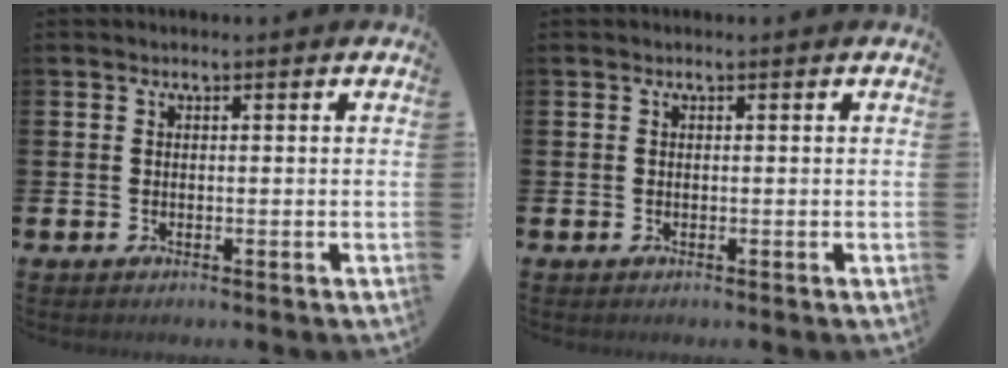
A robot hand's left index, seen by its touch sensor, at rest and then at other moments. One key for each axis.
{"total": 0.0}